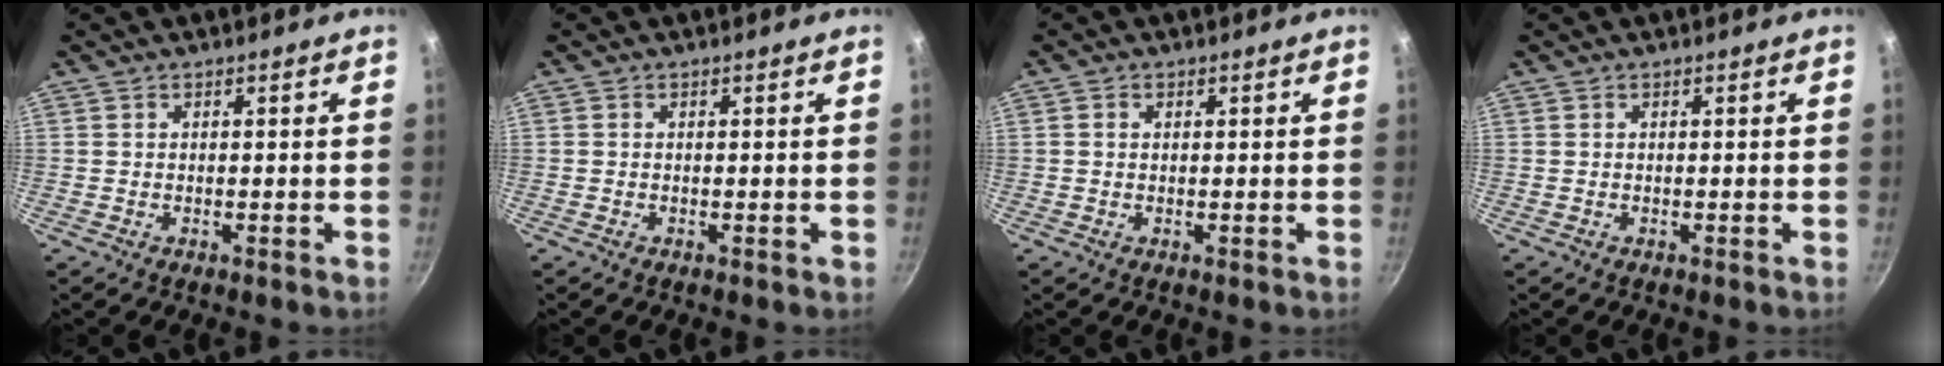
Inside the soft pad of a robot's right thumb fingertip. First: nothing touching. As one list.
[{"total": 0.0}, {"total": 1.0, "force": [0.2, 0.8, 0.5], "torque": [-0.009, 0.005, 0.003]}, {"total": 0.0}]